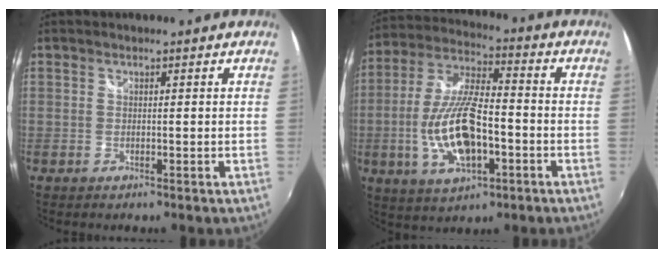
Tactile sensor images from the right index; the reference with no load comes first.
{"total": 15.8, "force": [-4.2, 6.4, 13.9], "torque": [-0.291, -0.005, -0.069]}